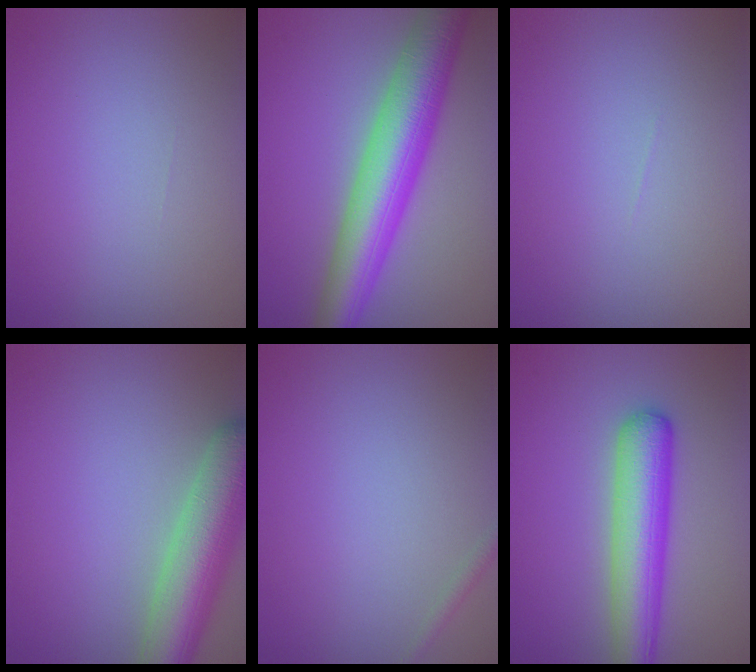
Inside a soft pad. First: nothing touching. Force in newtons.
{"total": 8.9, "press": 8.9, "slide": 0.1}
{"total": 0.0}
{"total": 7.2, "press": 7.2, "slide": 0.4}
{"total": 0.7, "press": 0.7, "slide": 0.0}
{"total": 6.2, "press": 6.2, "slide": 0.3}